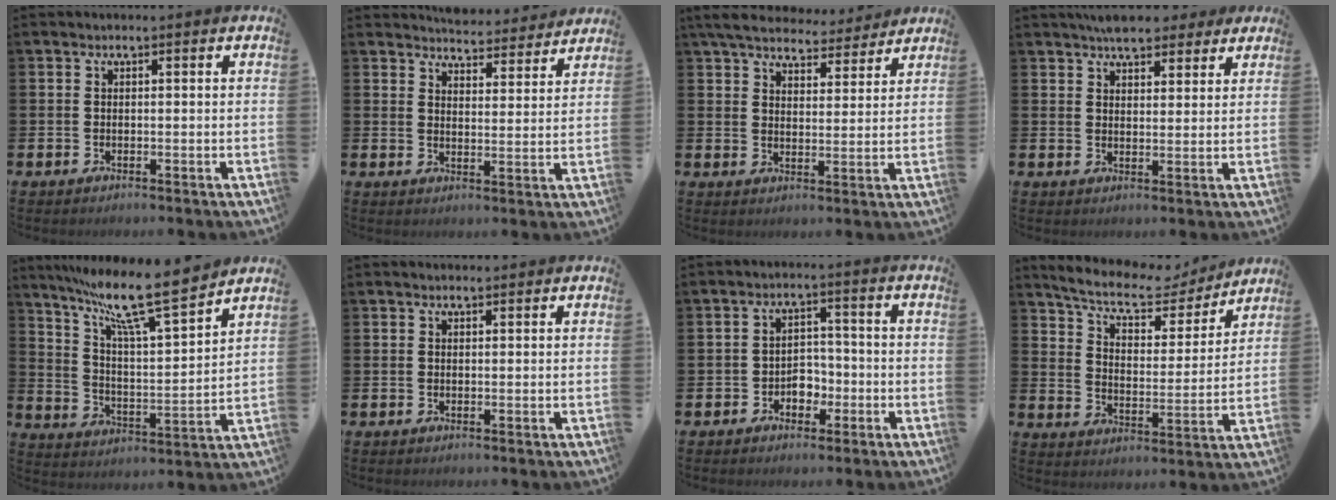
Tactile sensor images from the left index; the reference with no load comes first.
{"total": 5.1, "force": [5.1, 0.6, -0.1], "torque": [-0.006, -0.042, 0.089]}
{"total": 6.3, "force": [5.9, 1.7, 1.3], "torque": [-0.043, -0.042, 0.104]}
{"total": 6.2, "force": [5.7, 2.0, 1.3], "torque": [-0.022, -0.022, 0.103]}
{"total": 12.8, "force": [10.8, 1.5, 6.7], "torque": [-0.152, -0.066, 0.182]}
{"total": 0.7, "force": [0.6, 0.2, 0.2], "torque": [0.003, 0.000, 0.009]}
{"total": 3.1, "force": [-1.7, 2.3, 1.2], "torque": [-0.030, 0.006, -0.038]}
{"total": 7.9, "force": [7.0, 2.5, 2.9], "torque": [-0.081, -0.050, 0.116]}